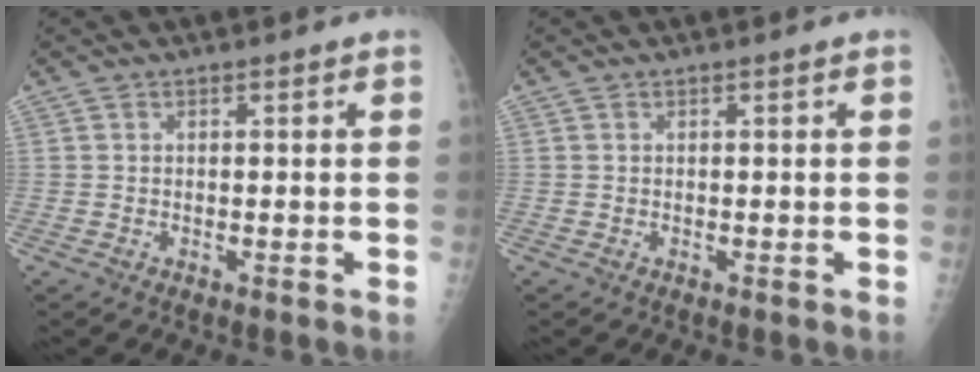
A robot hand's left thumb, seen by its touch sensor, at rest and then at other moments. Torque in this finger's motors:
{"motor_torque": [0.00, 0.00, -0.06, -0.03, 0.00]}